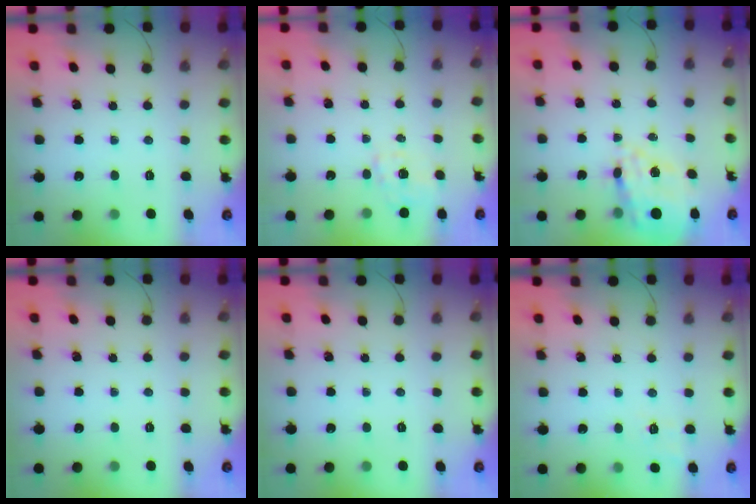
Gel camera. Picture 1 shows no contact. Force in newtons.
{"total": 4.2, "press": 4.0, "slide": 1.1}
{"total": 17.1, "press": 16.7, "slide": 3.8}
{"total": 0.0}
{"total": 0.0}
{"total": 6.1, "press": 5.8, "slide": 1.8}